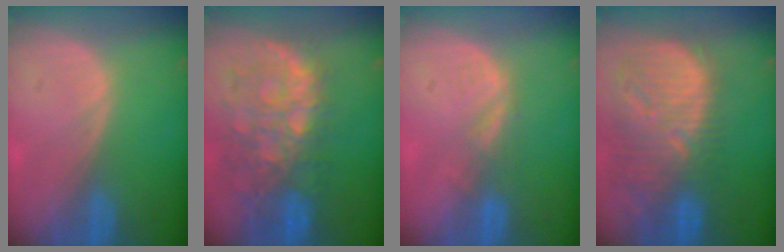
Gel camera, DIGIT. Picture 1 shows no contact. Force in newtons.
{"total": 11.1, "press": 9.7, "slide": 5.5}
{"total": 2.8, "press": 2.2, "slide": 1.7}
{"total": 13.5, "press": 11.6, "slide": 6.9}